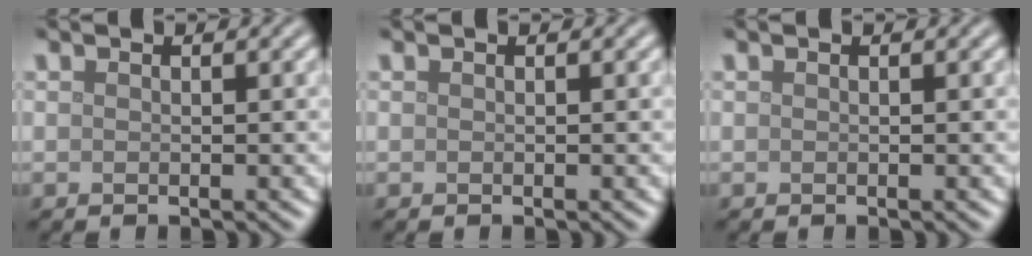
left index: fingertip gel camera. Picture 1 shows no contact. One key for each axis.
{"total": 0.0}
{"total": 0.0}